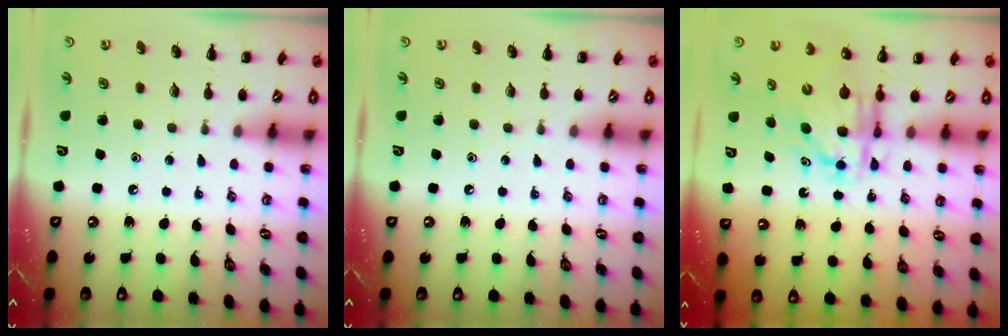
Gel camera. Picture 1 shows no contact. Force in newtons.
{"total": 0.0}
{"total": 6.9, "press": 6.8, "slide": 1.3}